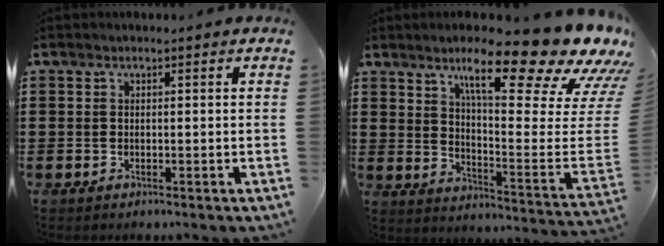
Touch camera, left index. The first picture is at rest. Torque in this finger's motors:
{"motor_torque": [1.53, -0.60, 0.59, 0.21]}